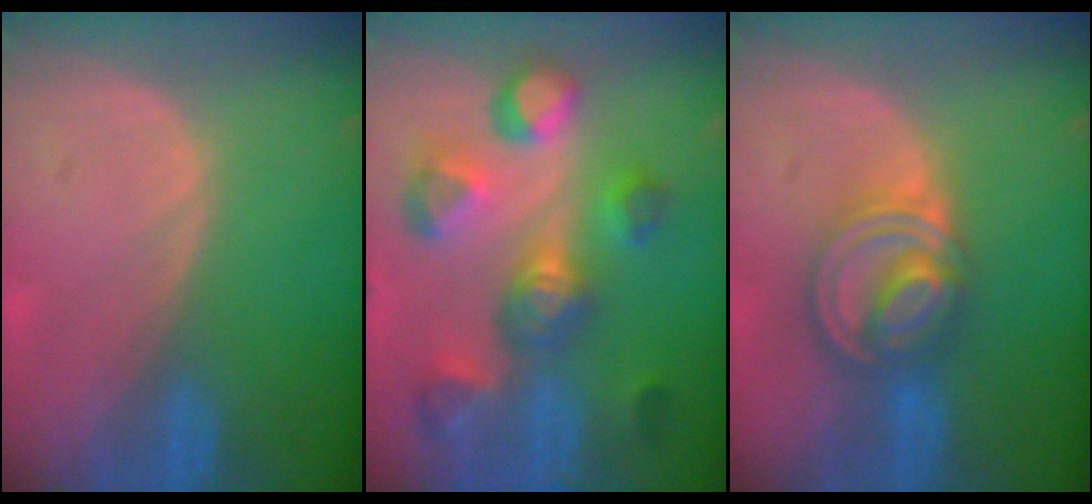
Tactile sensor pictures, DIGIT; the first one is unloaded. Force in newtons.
{"total": 10.8, "press": 10.0, "slide": 4.1}
{"total": 8.1, "press": 7.0, "slide": 4.1}